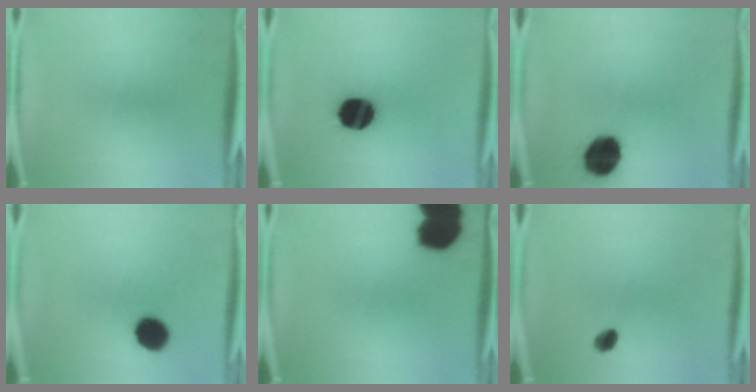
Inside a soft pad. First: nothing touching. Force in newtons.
{"total": 18.0}
{"total": 13.7}
{"total": 9.5}
{"total": 13.2}
{"total": 2.8}